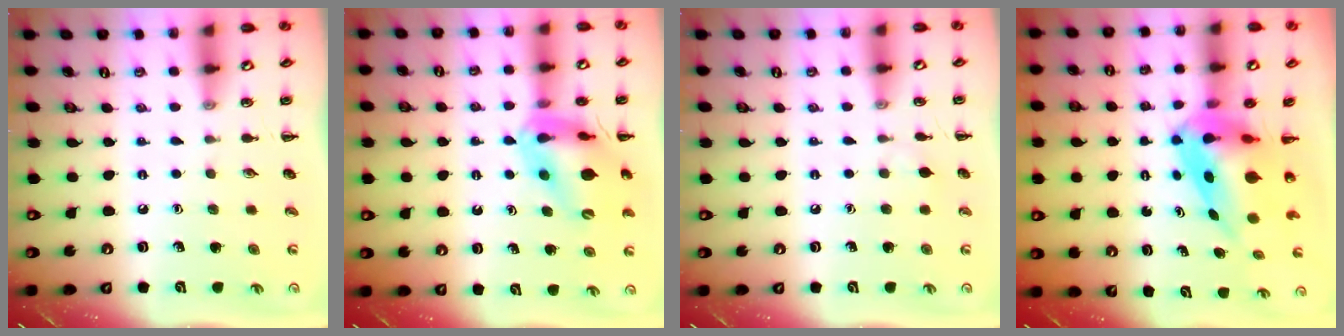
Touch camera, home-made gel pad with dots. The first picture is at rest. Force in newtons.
{"total": 15.4, "press": 15.1, "slide": 3.0}
{"total": 3.7, "press": 3.4, "slide": 1.5}
{"total": 8.3, "press": 7.9, "slide": 2.7}